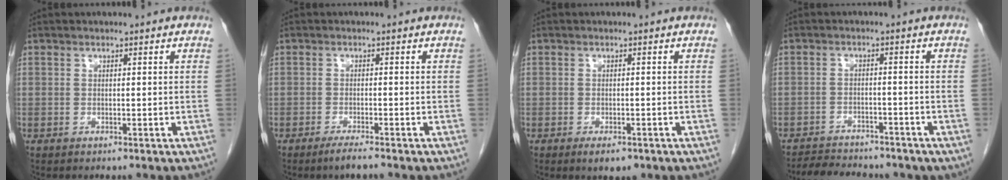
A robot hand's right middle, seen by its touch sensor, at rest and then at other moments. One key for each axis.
{"total": 2.5, "fx": -1.9, "fy": -0.2, "fz": 1.6, "tx": -0.041, "ty": -0.009, "tz": -0.036}
{"total": 2.8, "fx": -1.7, "fy": 0.9, "fz": 1.9, "tx": -0.034, "ty": -0.005, "tz": -0.019}
{"total": 9.1, "fx": -7.8, "fy": 3.4, "fz": 3.1, "tx": -0.051, "ty": 0.004, "tz": -0.105}